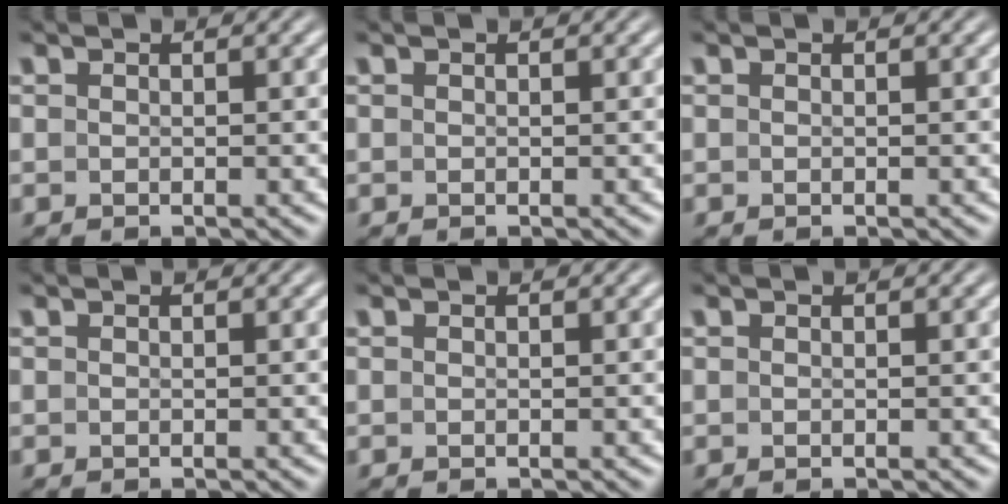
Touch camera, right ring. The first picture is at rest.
{"total": 0.0}
{"total": 0.0}
{"total": 0.0}
{"total": 0.0}
{"total": 0.0}